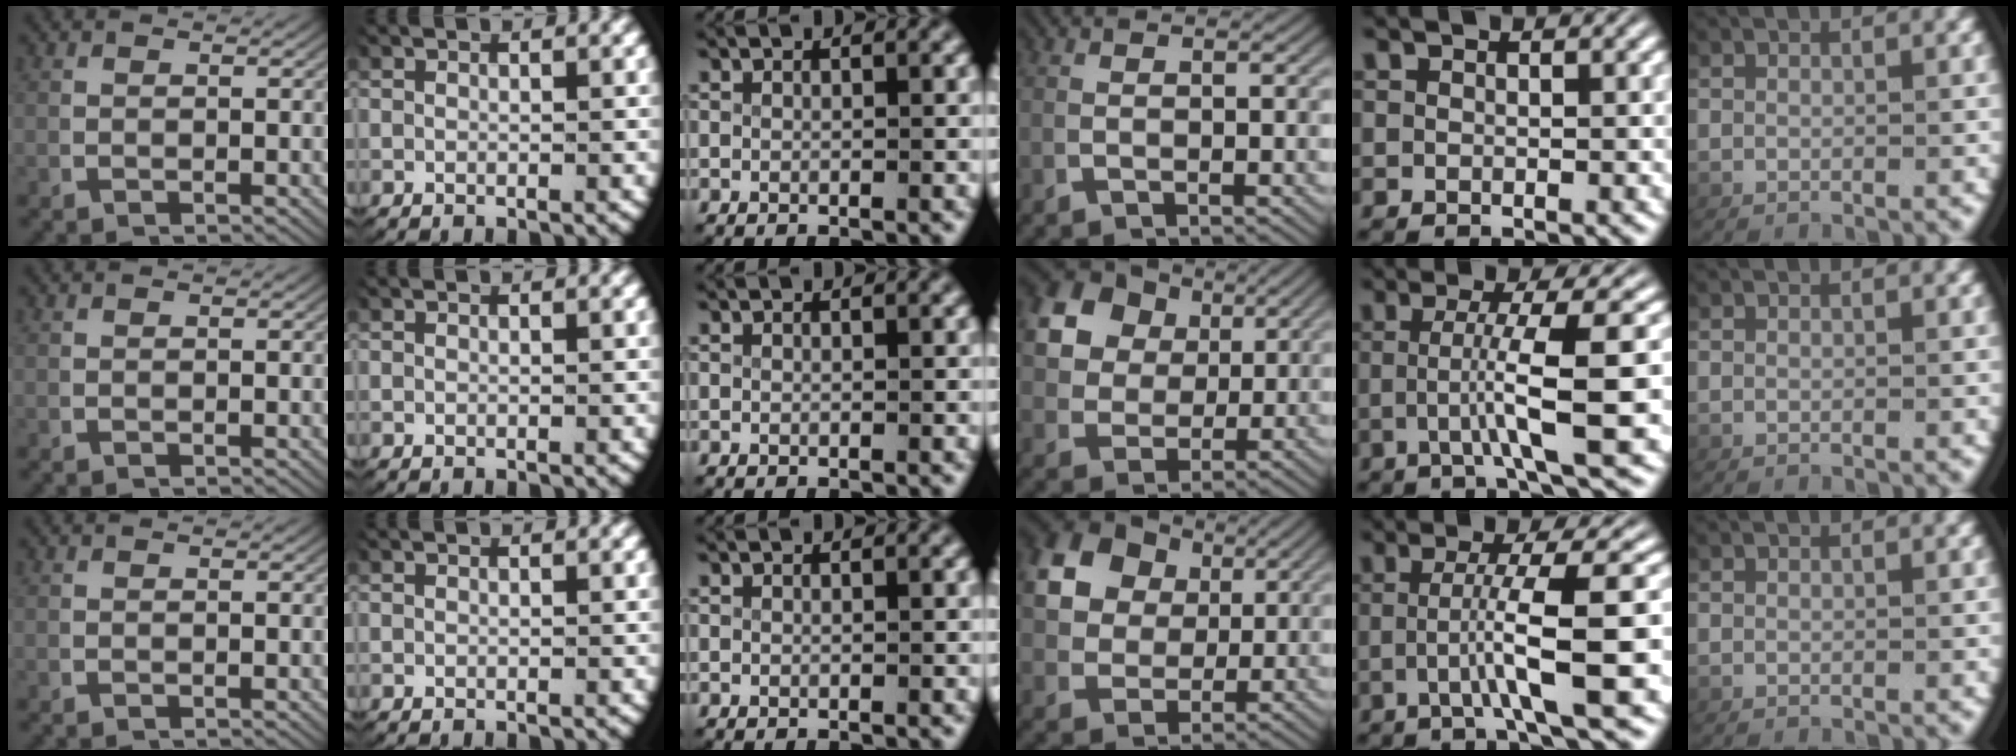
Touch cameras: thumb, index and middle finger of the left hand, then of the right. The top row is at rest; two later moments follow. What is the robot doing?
{"motion": "grasp_and_lifting", "object": "card"}